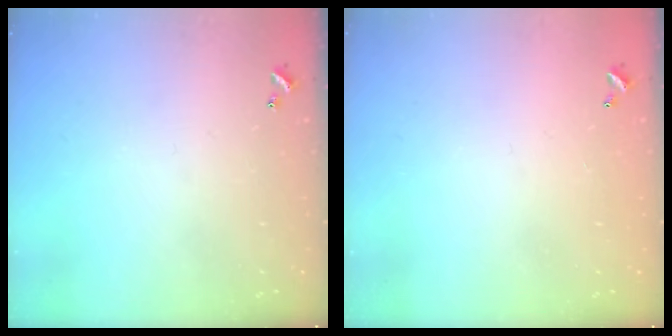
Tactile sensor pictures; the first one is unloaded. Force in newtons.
{"total": 2.8, "press": 2.8, "slide": 0.1}